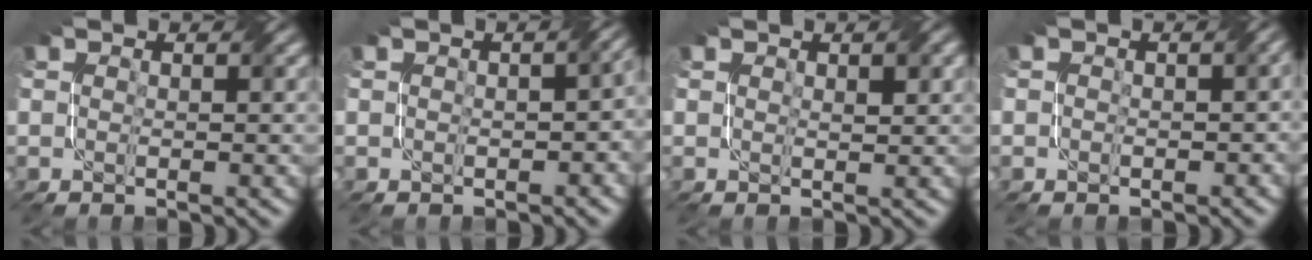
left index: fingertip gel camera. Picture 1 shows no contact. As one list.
[{"total": 3.9, "force": [-0.1, 2.1, 3.3], "torque": [-0.021, -0.001, 0.009]}, {"total": 1.3, "force": [0.7, 0.3, 1.1], "torque": [-0.015, 0.000, 0.013]}, {"total": 1.9, "force": [0.2, 1.3, 1.3], "torque": [-0.013, -0.003, -0.001]}]